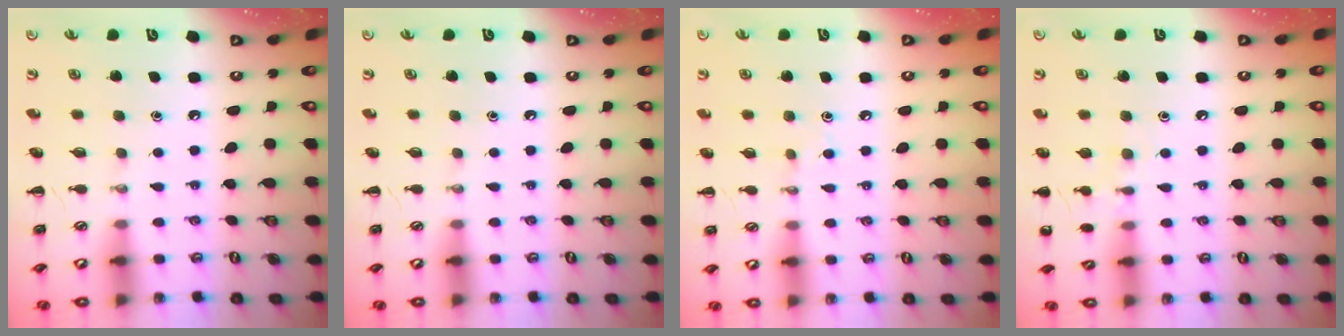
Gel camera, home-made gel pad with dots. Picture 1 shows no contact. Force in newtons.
{"total": 0.0}
{"total": 2.7, "press": 2.5, "slide": 0.9}
{"total": 5.5, "press": 5.3, "slide": 1.6}